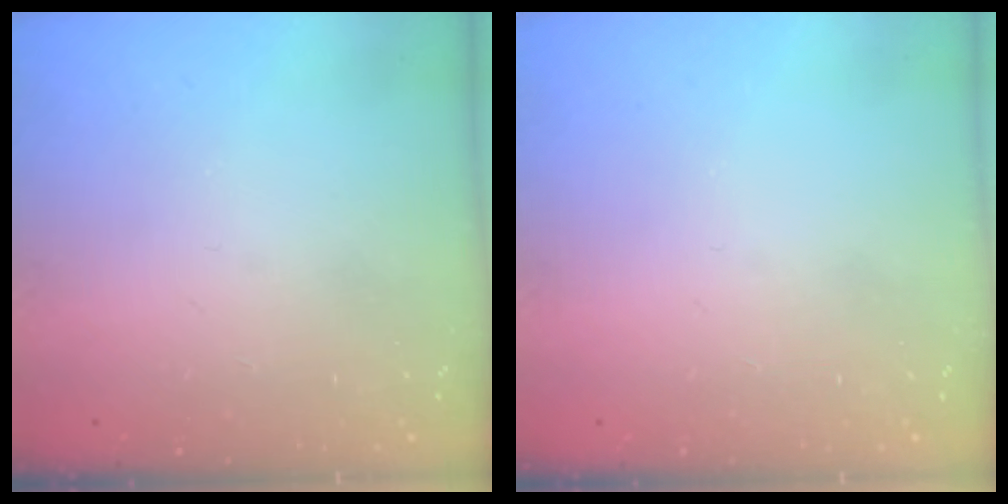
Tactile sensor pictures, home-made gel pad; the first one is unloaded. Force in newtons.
{"total": 0.0}